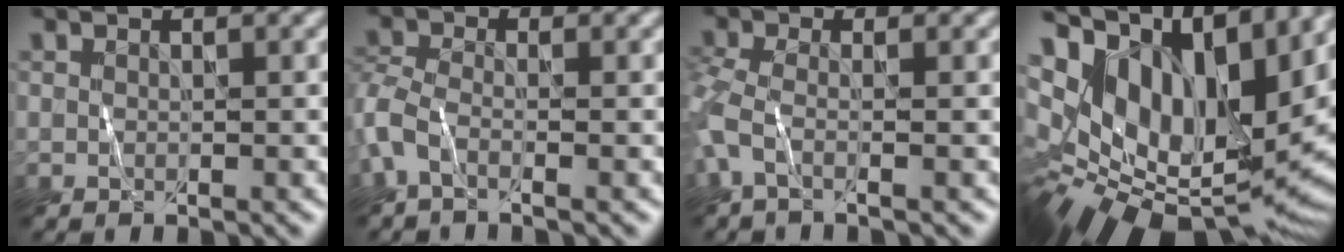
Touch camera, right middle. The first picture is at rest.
{"total": 2.4, "force": [-1.3, 1.0, 1.8], "torque": [-0.047, -0.003, -0.042]}
{"total": 2.9, "force": [-1.0, 0.9, 2.6], "torque": [-0.065, -0.009, -0.032]}
{"total": 15.6, "force": [3.6, 9.2, 12.1], "torque": [-0.223, 0.003, 0.073]}